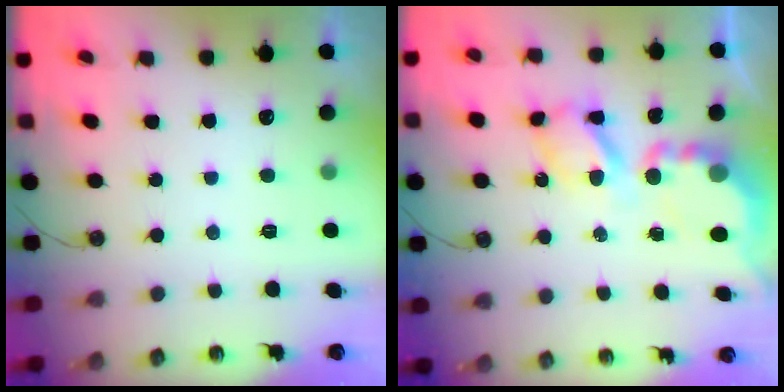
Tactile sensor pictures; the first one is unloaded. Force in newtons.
{"total": 9.5, "press": 9.5, "slide": 0.6}